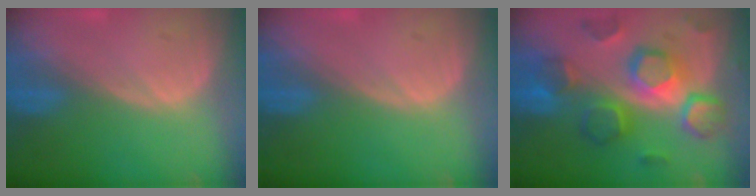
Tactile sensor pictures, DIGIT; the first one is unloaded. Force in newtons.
{"total": 0.0}
{"total": 11.2, "press": 11.2, "slide": 0.9}